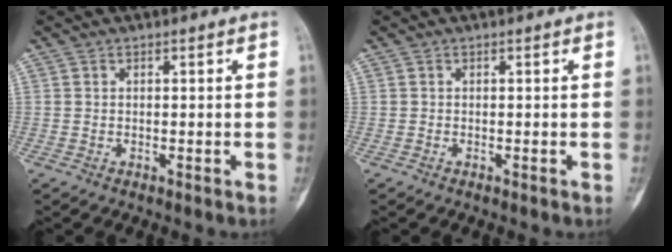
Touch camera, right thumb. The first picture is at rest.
{"total": 0.0}